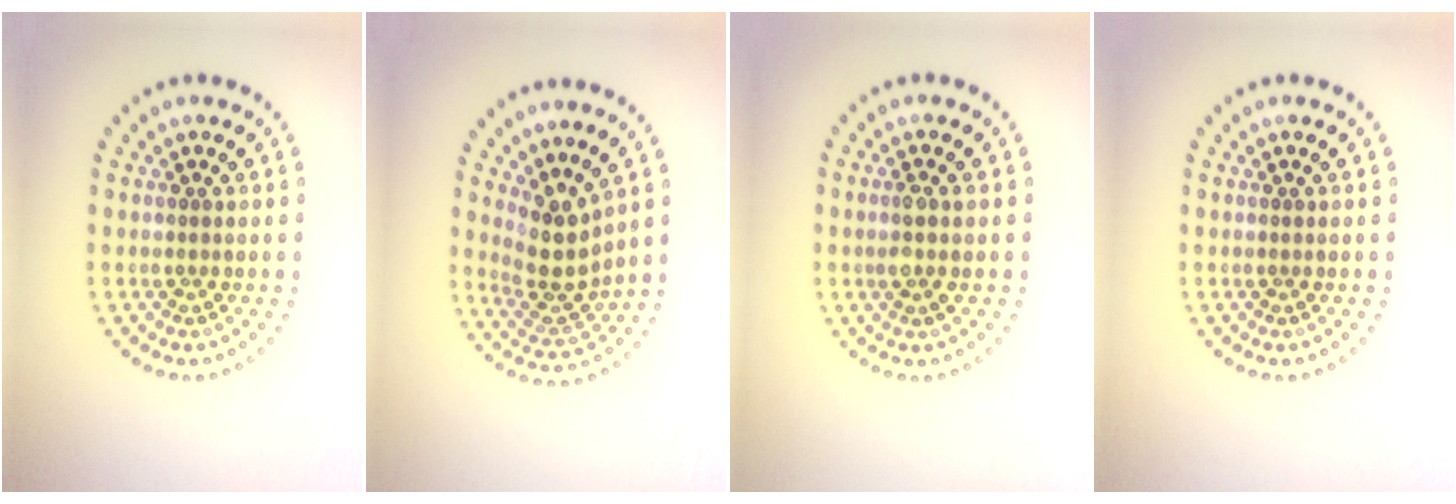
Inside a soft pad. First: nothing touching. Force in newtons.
{"total": 3.7, "press": 2.9, "slide": 2.3}
{"total": 1.7, "press": 1.6, "slide": 0.7}
{"total": 0.0}